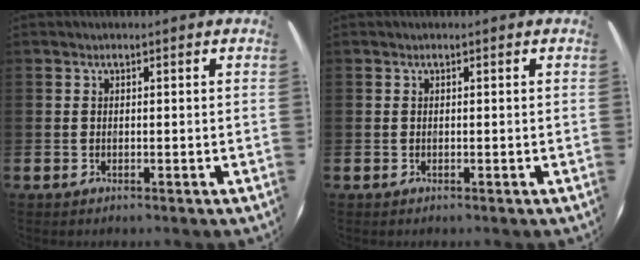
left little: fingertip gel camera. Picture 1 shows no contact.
{"total": 0.0}